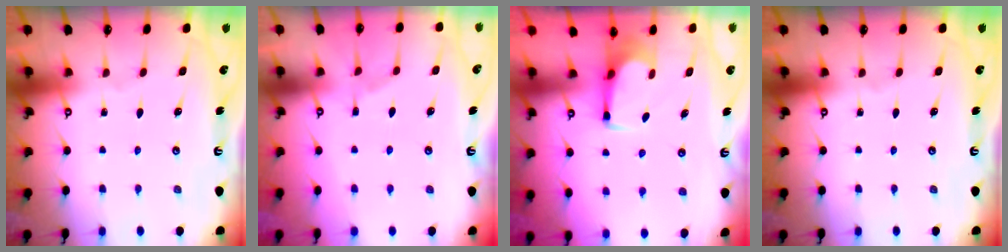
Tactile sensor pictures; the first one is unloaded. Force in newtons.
{"total": 5.8, "press": 5.6, "slide": 1.3}
{"total": 2.5, "press": 2.5, "slide": 0.4}
{"total": 0.0}